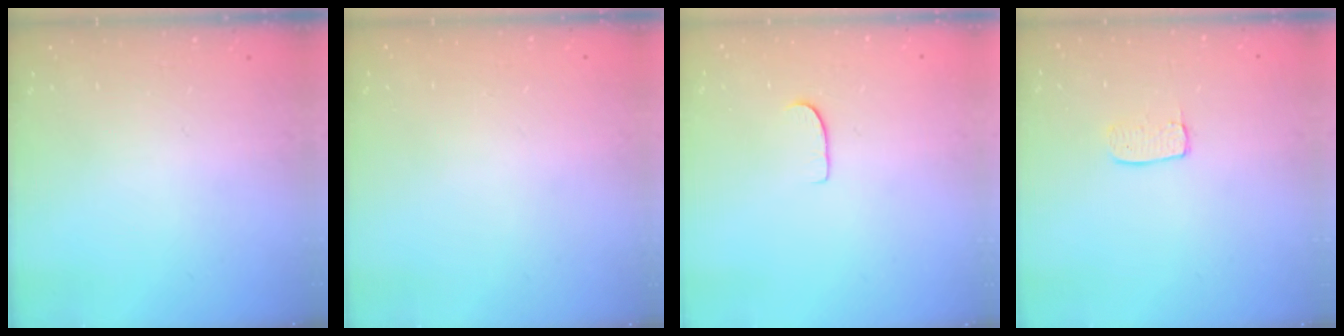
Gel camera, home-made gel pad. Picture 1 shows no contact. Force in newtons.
{"total": 0.0}
{"total": 5.2, "press": 5.2, "slide": 0.4}
{"total": 5.8, "press": 5.8, "slide": 0.3}